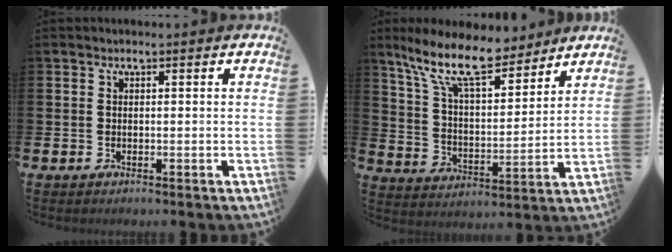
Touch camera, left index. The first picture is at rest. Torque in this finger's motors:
{"motor_torque": [1.10, -1.03, 0.99, 0.21]}